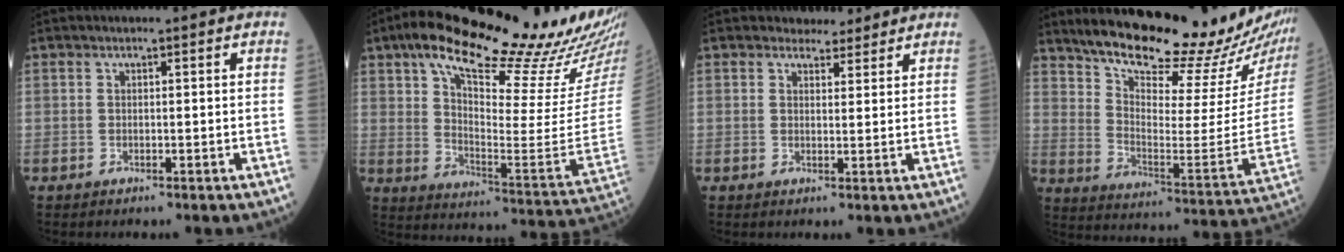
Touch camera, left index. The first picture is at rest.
{"total": 30.0, "force": [24.5, 2.6, 17.1], "torque": [-0.272, -0.058, 0.324]}
{"total": 3.1, "force": [2.8, 1.3, 0.2], "torque": [-0.004, 0.002, 0.037]}
{"total": 23.3, "force": [21.2, 3.3, 9.2], "torque": [-0.148, -0.077, 0.292]}